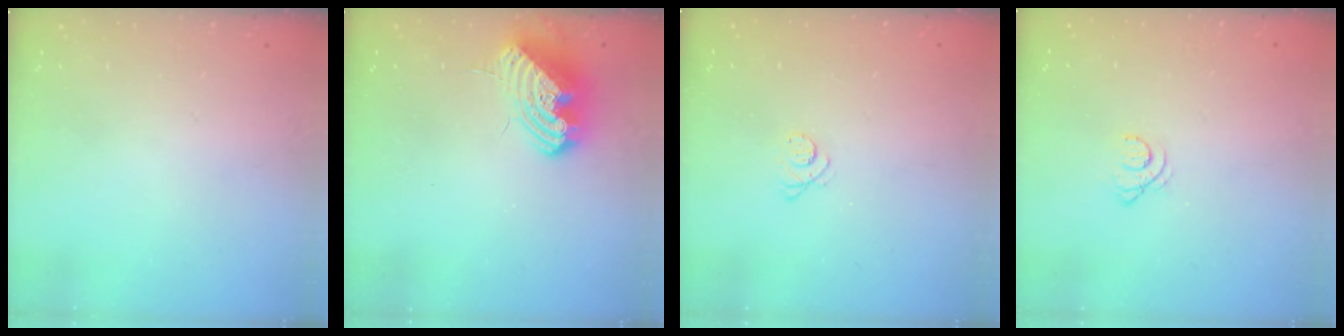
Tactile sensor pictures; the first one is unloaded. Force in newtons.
{"total": 12.0, "press": 11.9, "slide": 1.2}
{"total": 2.6, "press": 2.6, "slide": 0.3}
{"total": 2.2, "press": 2.2, "slide": 0.2}